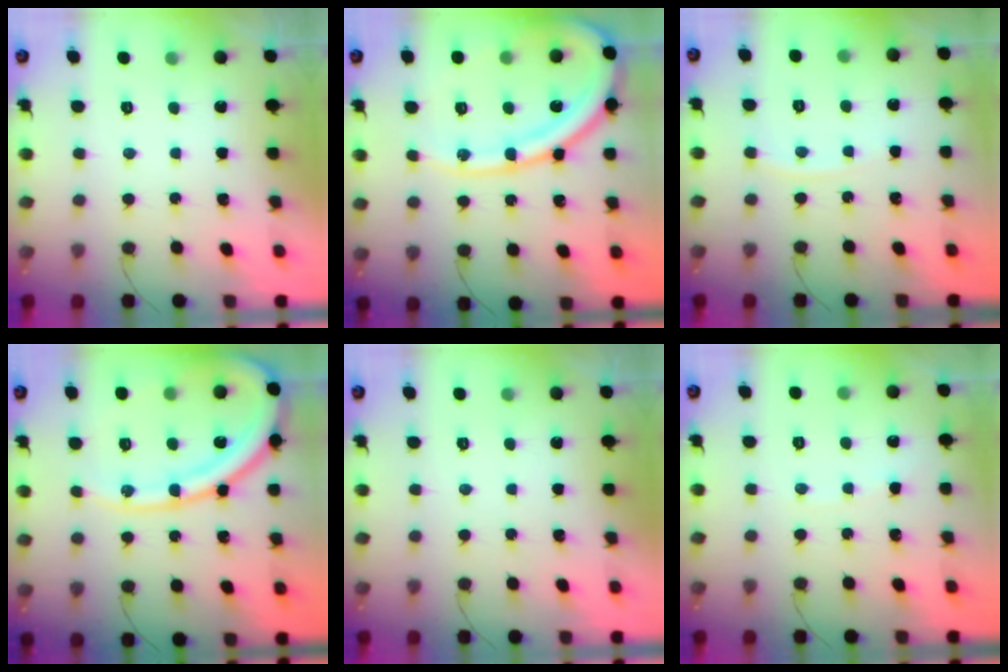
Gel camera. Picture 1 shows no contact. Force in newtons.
{"total": 17.8, "press": 17.7, "slide": 2.3}
{"total": 4.1, "press": 4.1, "slide": 0.5}
{"total": 17.8, "press": 17.7, "slide": 2.3}
{"total": 0.0}
{"total": 3.2, "press": 3.2, "slide": 0.4}